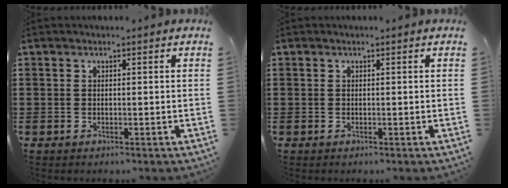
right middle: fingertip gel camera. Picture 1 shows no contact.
{"total": 0.0}